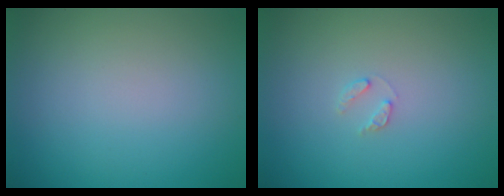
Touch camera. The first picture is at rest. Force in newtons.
{"total": 0.9, "press": 0.9, "slide": 0.2}